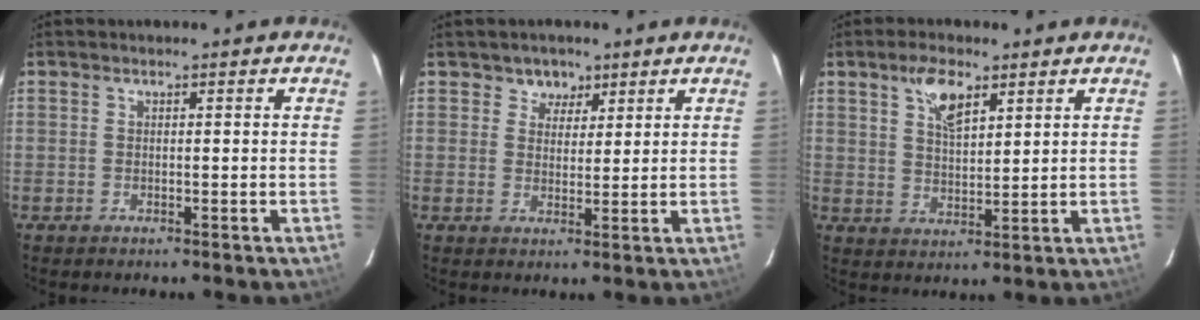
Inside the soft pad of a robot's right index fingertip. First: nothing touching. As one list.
[{"total": 3.5, "force": [2.1, 2.8, 0.3], "torque": [0.010, 0.004, 0.032]}, {"total": 6.4, "force": [3.7, 2.6, 4.5], "torque": [-0.082, 0.008, 0.069]}]